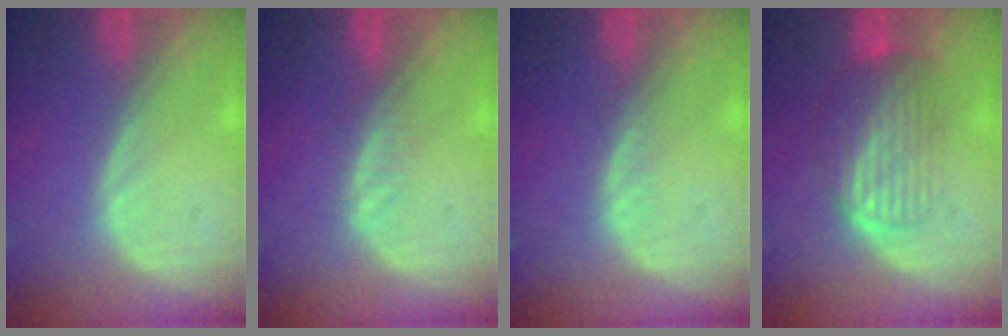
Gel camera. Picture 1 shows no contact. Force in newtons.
{"total": 1.6, "press": 1.6, "slide": 0.1}
{"total": 0.9, "press": 0.9, "slide": 0.2}
{"total": 6.6, "press": 6.3, "slide": 1.9}